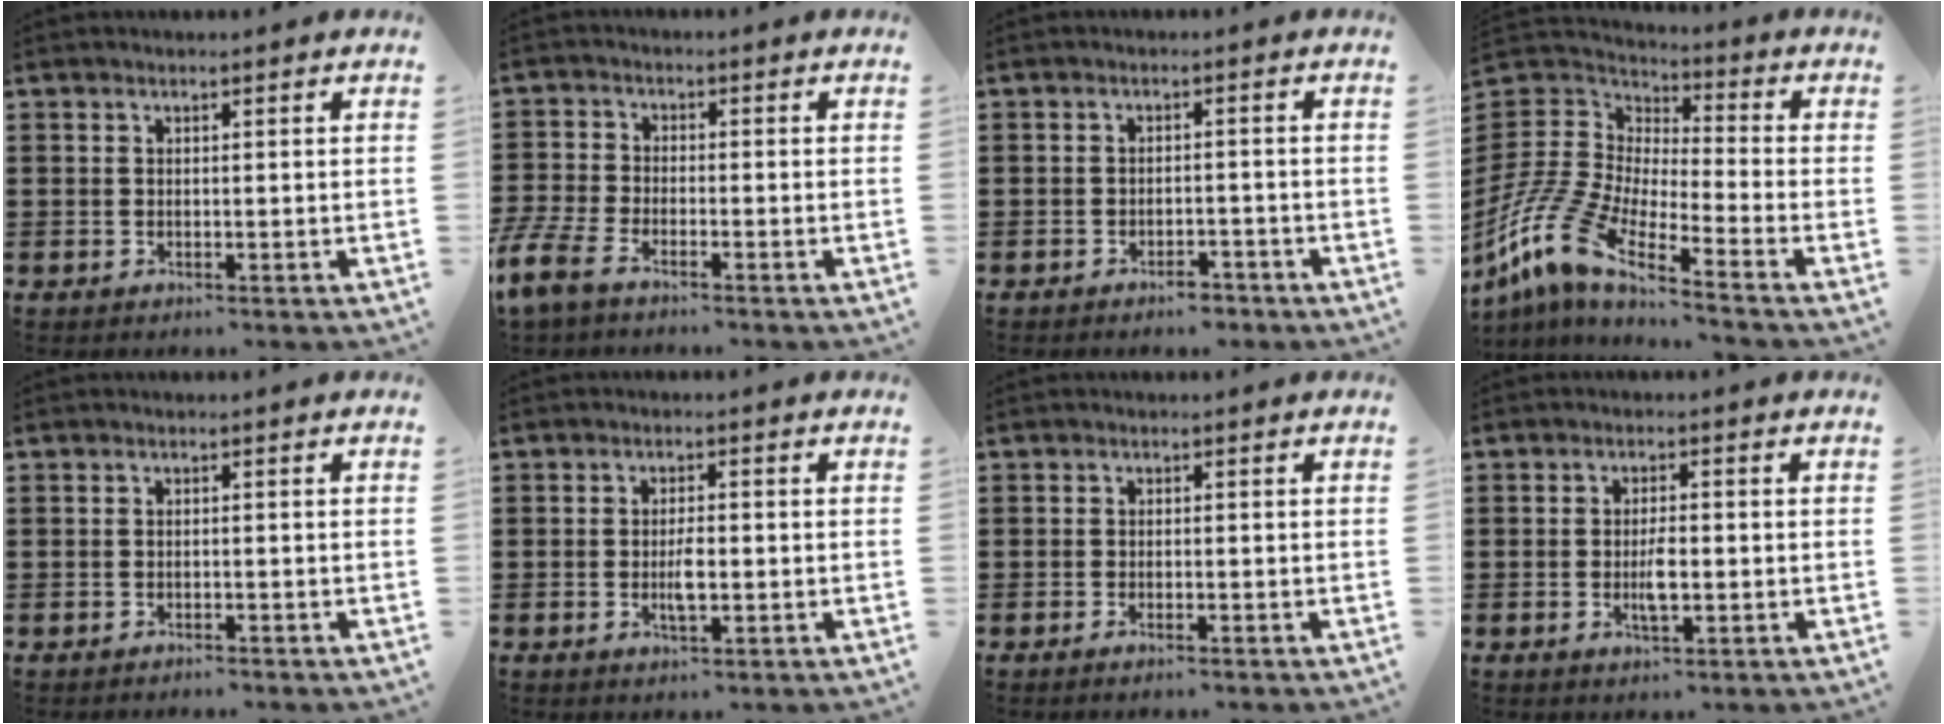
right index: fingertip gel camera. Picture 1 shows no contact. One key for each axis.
{"total": 5.0, "fx": -3.9, "fy": 1.3, "fz": 2.8, "tx": -0.090, "ty": -0.012, "tz": -0.085}
{"total": 2.6, "fx": -2.5, "fy": 0.6, "fz": 0.6, "tx": -0.016, "ty": 0.002, "tz": -0.051}
{"total": 10.7, "fx": -8.8, "fy": 2.3, "fz": 5.6, "tx": -0.167, "ty": -0.012, "tz": -0.196}
{"total": 0.8, "fx": -0.8, "fy": 0.1, "fz": 0.2, "tx": -0.005, "ty": -0.001, "tz": -0.016}
{"total": 3.2, "fx": -0.6, "fy": 1.0, "fz": 2.9, "tx": -0.059, "ty": -0.002, "tz": -0.013}
{"total": 0.8, "fx": -0.6, "fy": 0.1, "fz": 0.5, "tx": -0.012, "ty": -0.005, "tz": -0.011}
{"total": 3.5, "fx": -0.7, "fy": 1.2, "fz": 3.2, "tx": -0.065, "ty": -0.002, "tz": -0.015}